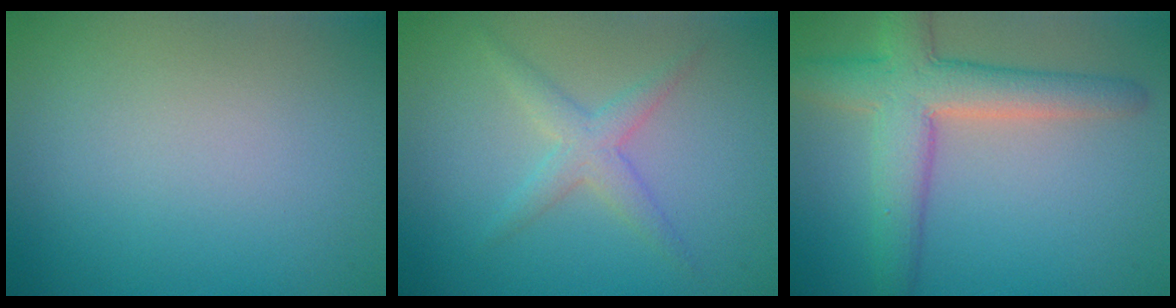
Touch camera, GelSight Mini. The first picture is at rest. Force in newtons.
{"total": 2.3, "press": 2.3, "slide": 0.1}
{"total": 6.5, "press": 6.5, "slide": 0.5}